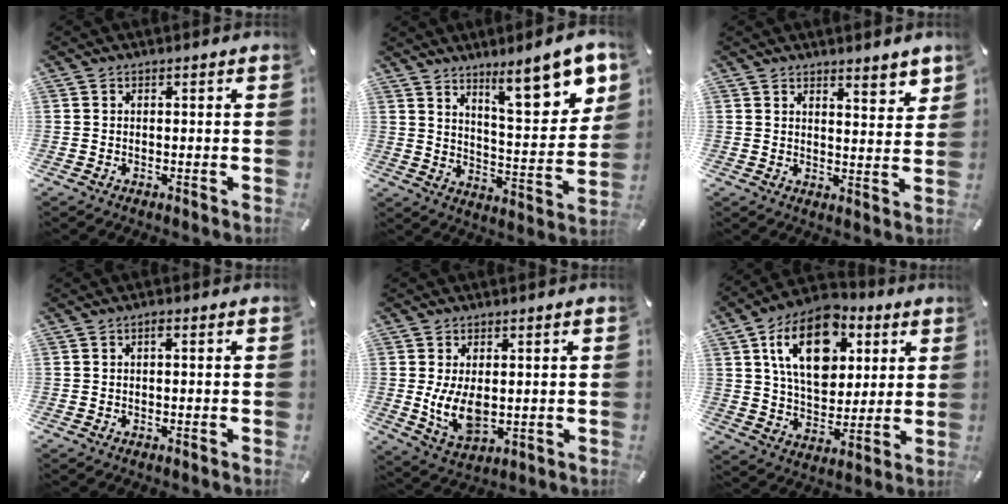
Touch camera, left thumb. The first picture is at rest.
{"total": 15.3, "force": [10.6, 4.3, 10.1], "torque": [-0.134, -0.077, 0.171]}
{"total": 4.4, "force": [4.1, 1.1, 1.1], "torque": [-0.002, -0.040, 0.068]}
{"total": 0.9, "force": [0.0, 0.2, 0.8], "torque": [-0.017, 0.001, 0.000]}
{"total": 8.6, "force": [0.3, 5.1, 7.0], "torque": [-0.154, -0.010, 0.006]}
{"total": 18.2, "force": [7.3, 12.1, 11.4], "torque": [-0.192, -0.013, 0.131]}